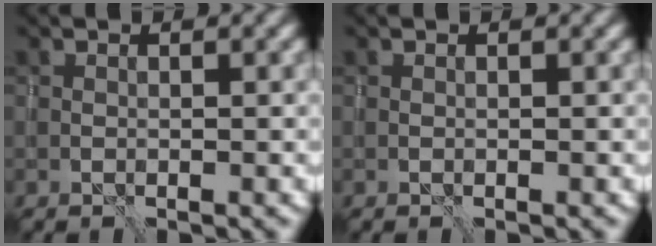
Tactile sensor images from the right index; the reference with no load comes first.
{"total": 0.0}